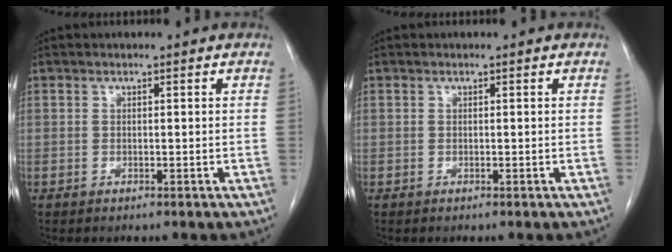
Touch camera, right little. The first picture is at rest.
{"total": 0.0}